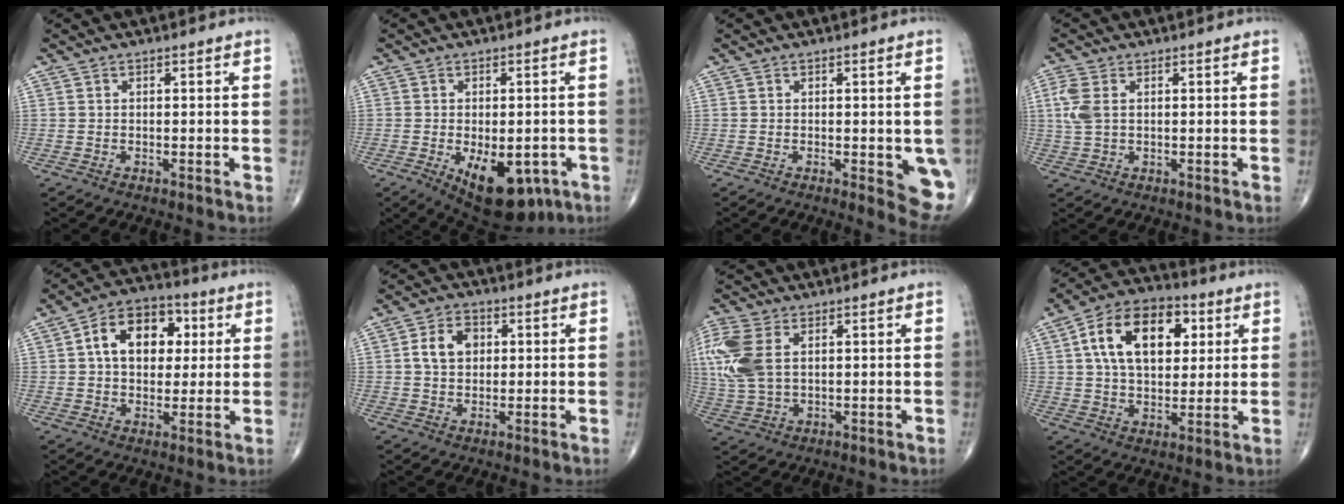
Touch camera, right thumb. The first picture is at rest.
{"total": 14.2, "force": [-5.3, 7.5, 10.9], "torque": [-0.145, -0.004, -0.061]}
{"total": 7.3, "force": [-1.3, 2.4, 6.7], "torque": [-0.058, -0.013, -0.014]}
{"total": 4.9, "force": [1.0, 2.9, 3.8], "torque": [-0.108, 0.006, 0.022]}
{"total": 13.7, "force": [3.1, 9.3, 9.5], "torque": [-0.114, 0.011, 0.042]}
{"total": 6.6, "force": [1.2, 4.8, 4.4], "torque": [-0.065, 0.008, 0.018]}
{"total": 13.0, "force": [3.1, 8.0, 9.8], "torque": [-0.253, 0.002, 0.067]}
{"total": 17.6, "force": [5.1, 10.8, 12.9], "torque": [-0.189, 0.005, 0.081]}